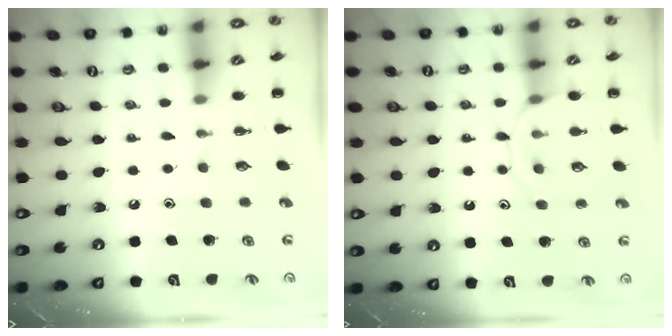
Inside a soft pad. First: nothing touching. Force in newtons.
{"total": 11.1, "press": 11.0, "slide": 0.8}